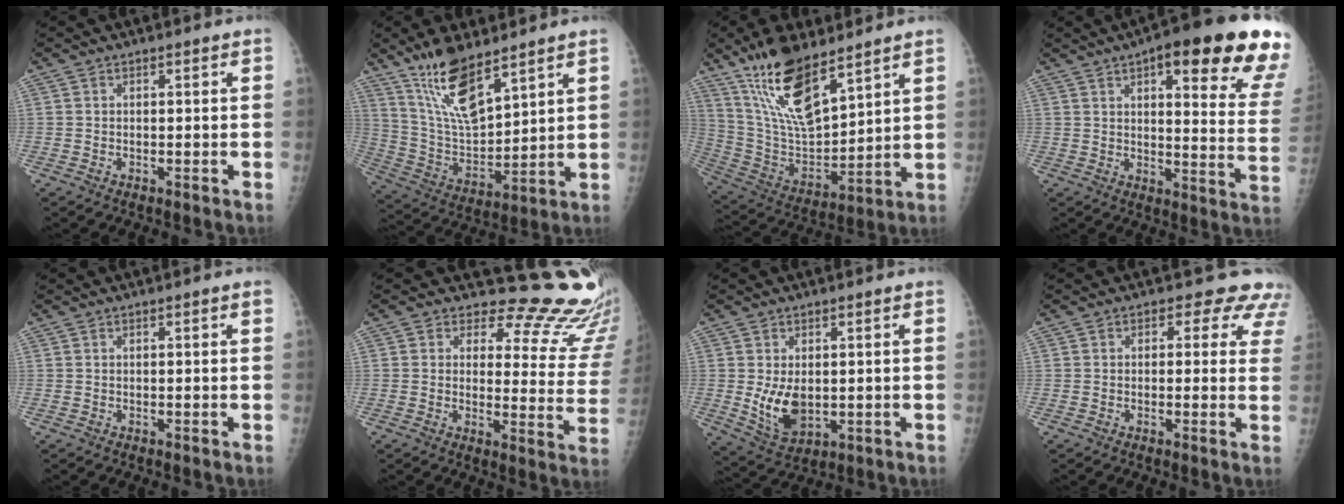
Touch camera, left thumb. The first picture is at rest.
{"total": 14.0, "force": [9.9, 4.4, 8.8], "torque": [-0.142, -0.062, 0.204]}
{"total": 17.8, "force": [12.1, 6.1, 11.5], "torque": [-0.184, -0.065, 0.240]}
{"total": 23.5, "force": [13.2, 5.4, 18.6], "torque": [-0.213, -0.043, 0.161]}
{"total": 0.7, "force": [0.4, 0.0, 0.6], "torque": [-0.007, 0.001, 0.004]}
{"total": 17.3, "force": [16.2, 5.0, 3.7], "torque": [0.011, -0.164, 0.163]}
{"total": 7.3, "force": [0.3, 4.8, 5.6], "torque": [-0.082, -0.019, 0.023]}
{"total": 7.1, "force": [5.5, 4.1, 1.9], "torque": [0.027, -0.019, 0.038]}